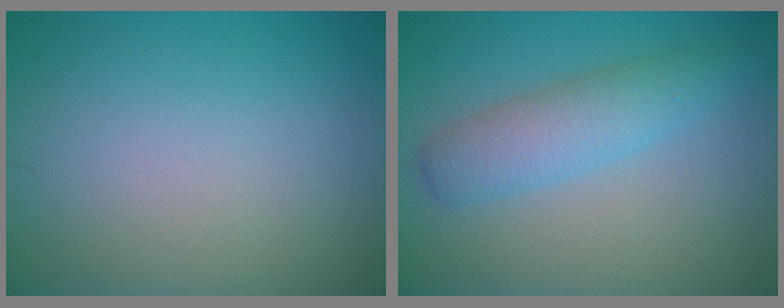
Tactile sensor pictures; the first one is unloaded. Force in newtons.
{"total": 4.0, "press": 4.0, "slide": 0.1}